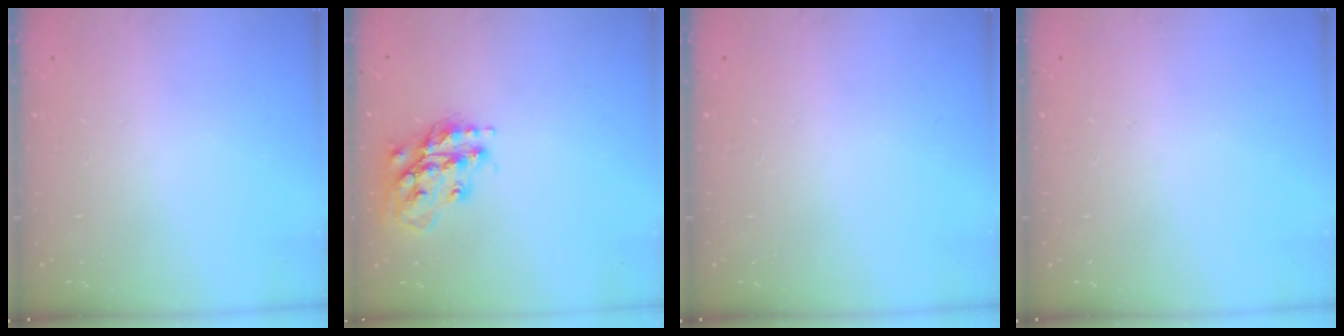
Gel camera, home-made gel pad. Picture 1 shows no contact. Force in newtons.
{"total": 16.1, "press": 16.0, "slide": 1.3}
{"total": 0.0}
{"total": 0.0}